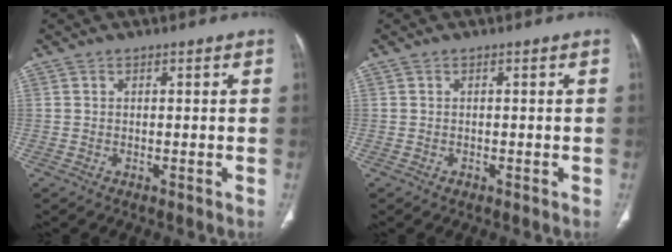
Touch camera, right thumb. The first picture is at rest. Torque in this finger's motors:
{"motor_torque": [0.26, -0.04, 0.28, -0.16, 0.03]}